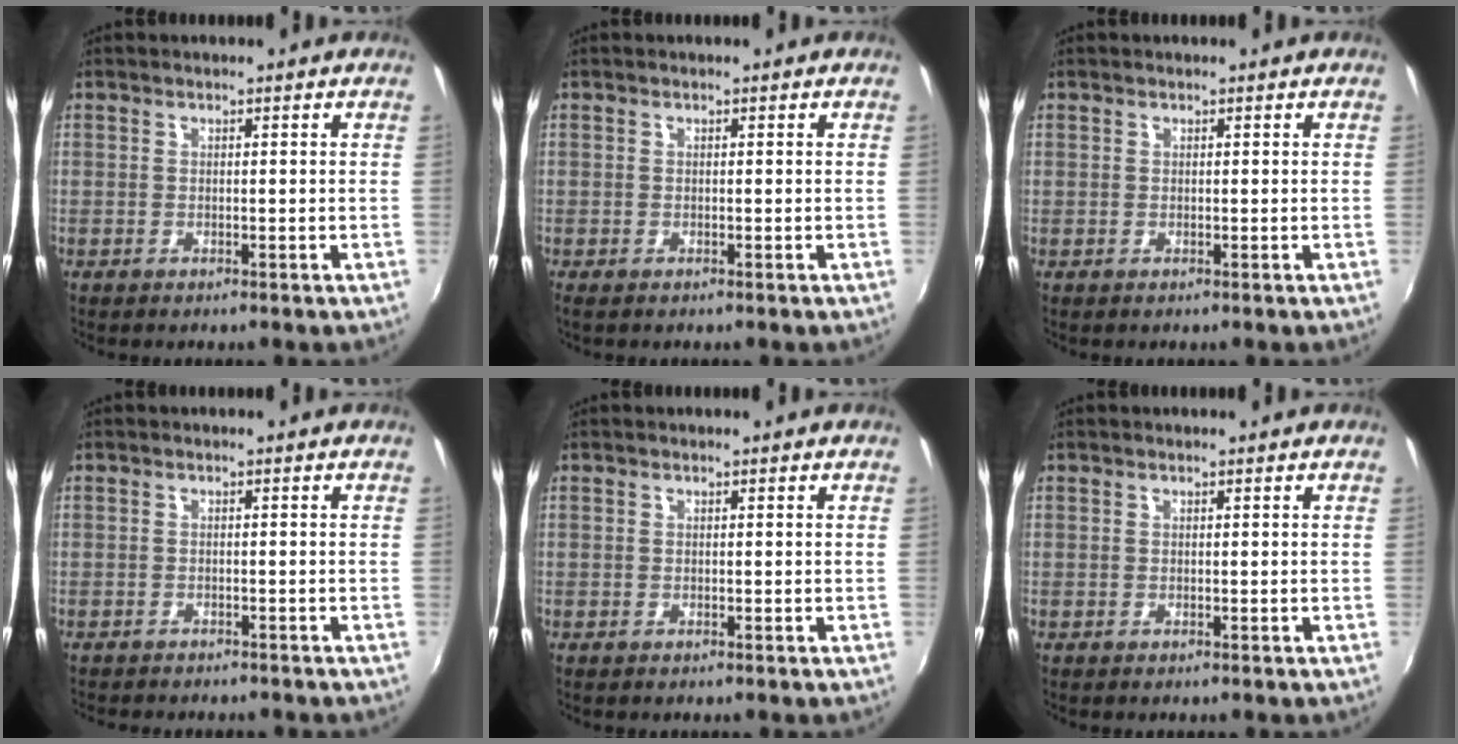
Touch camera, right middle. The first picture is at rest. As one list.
[{"total": 0.0}, {"total": 0.0}, {"total": 3.3, "force": [-3.0, 1.0, 0.8], "torque": [-0.028, -0.009, -0.047]}, {"total": 0.0}, {"total": 0.0}]